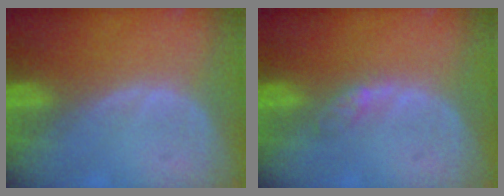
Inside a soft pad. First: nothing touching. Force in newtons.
{"total": 2.2, "press": 1.9, "slide": 1.2}